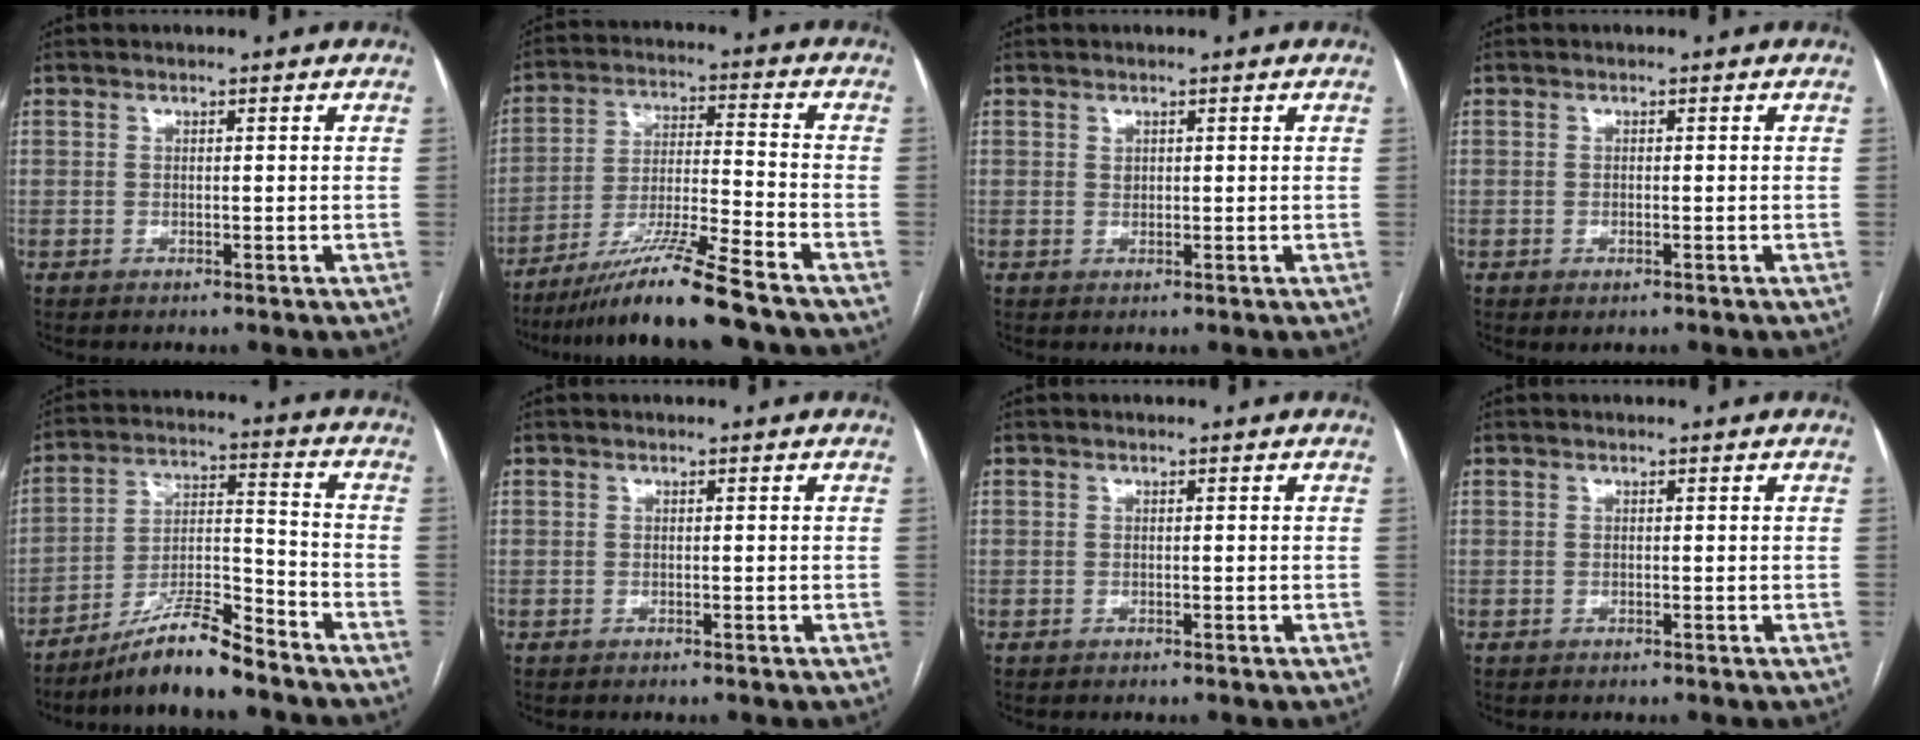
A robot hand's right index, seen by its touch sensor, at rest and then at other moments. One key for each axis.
{"total": 12.8, "fx": -10.3, "fy": -1.4, "fz": 7.6, "tx": -0.135, "ty": -0.017, "tz": -0.181}
{"total": 0.8, "fx": 0.5, "fy": 0.6, "fz": 0.3, "tx": 0.000, "ty": -0.003, "tz": 0.008}
{"total": 1.0, "fx": -0.5, "fy": 0.3, "fz": 0.8, "tx": -0.014, "ty": -0.003, "tz": -0.004}
{"total": 11.2, "fx": -9.2, "fy": 1.2, "fz": 6.3, "tx": -0.112, "ty": 0.005, "tz": -0.164}
{"total": 0.0}
{"total": 0.0}
{"total": 0.0}